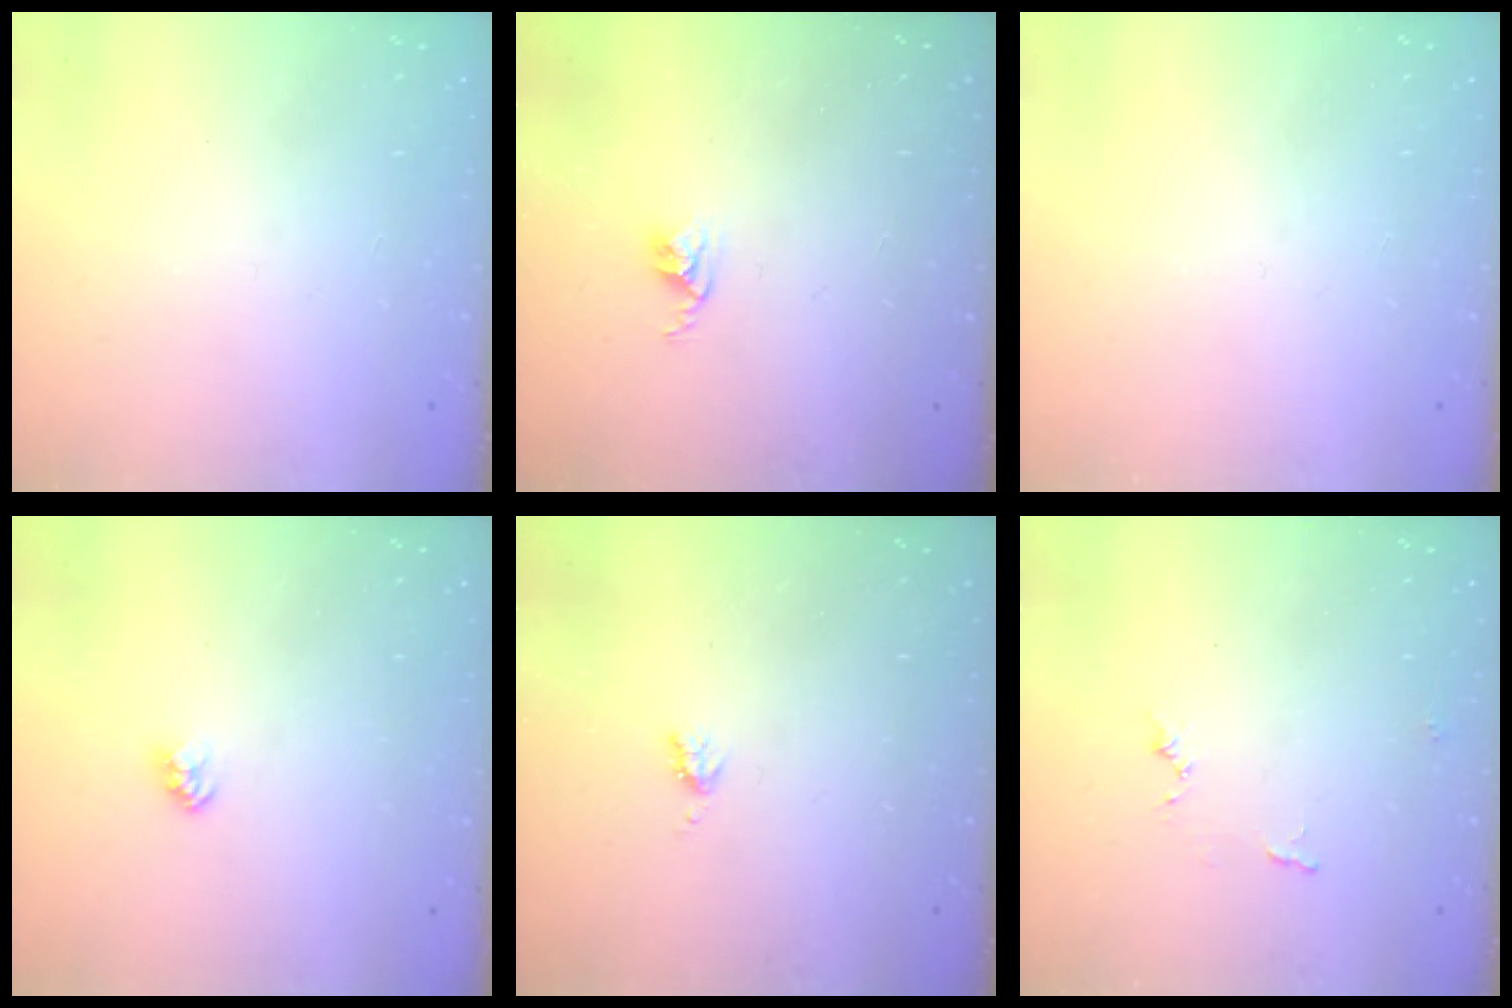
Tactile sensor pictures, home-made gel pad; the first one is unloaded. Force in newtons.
{"total": 2.8, "press": 2.7, "slide": 0.4}
{"total": 0.0}
{"total": 2.4, "press": 2.4, "slide": 0.1}
{"total": 3.3, "press": 3.3, "slide": 0.6}
{"total": 5.9, "press": 5.9, "slide": 0.4}